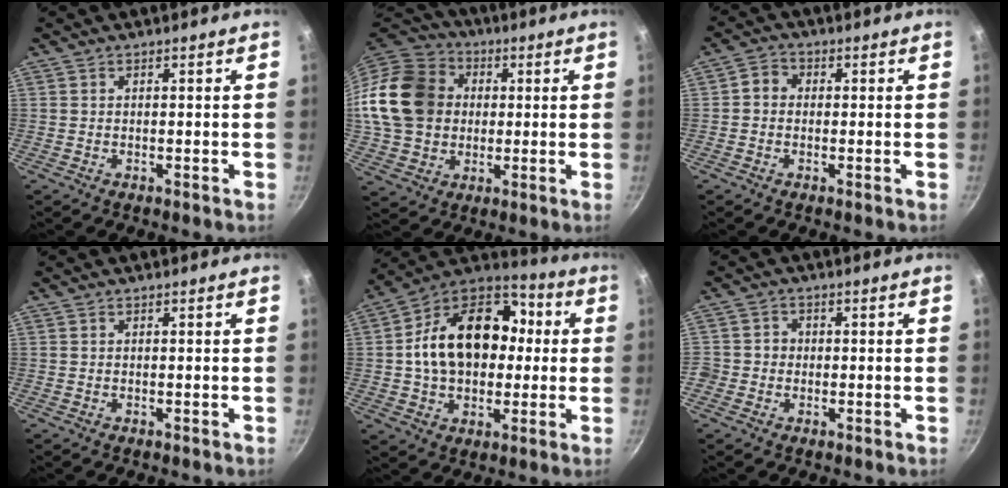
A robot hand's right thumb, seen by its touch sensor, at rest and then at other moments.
{"total": 20.2, "force": [1.8, 16.8, 11.1], "torque": [-0.193, 0.035, 0.032]}
{"total": 3.2, "force": [0.0, 2.8, 1.5], "torque": [-0.019, 0.008, -0.013]}
{"total": 0.0}
{"total": 22.0, "force": [1.6, 15.8, 15.1], "torque": [-0.231, 0.044, 0.016]}
{"total": 2.9, "force": [-0.7, 2.7, 0.6], "torque": [0.008, 0.008, -0.018]}